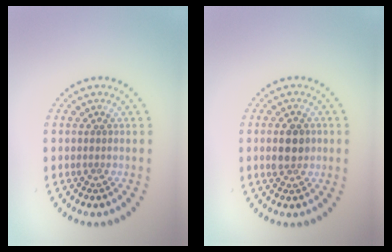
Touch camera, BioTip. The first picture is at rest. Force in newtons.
{"total": 2.9, "press": 2.9, "slide": 0.1}